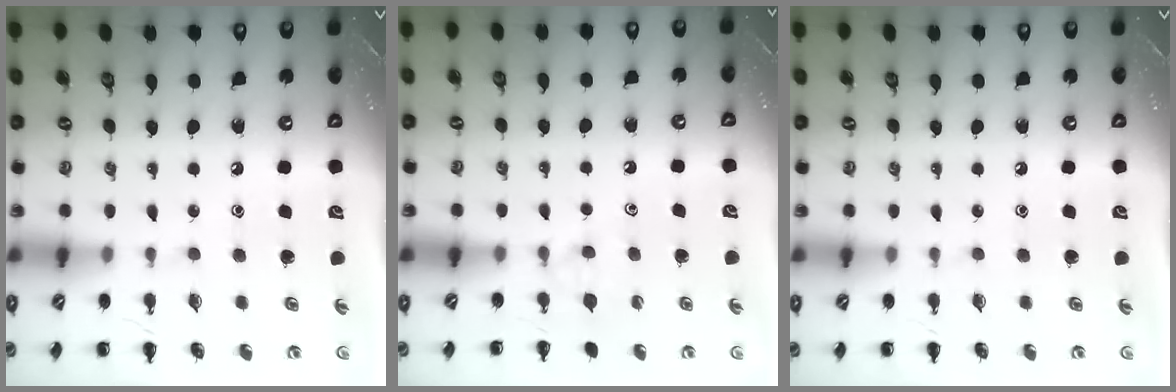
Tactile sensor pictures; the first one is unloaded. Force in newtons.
{"total": 4.2, "press": 3.9, "slide": 1.4}
{"total": 0.0}